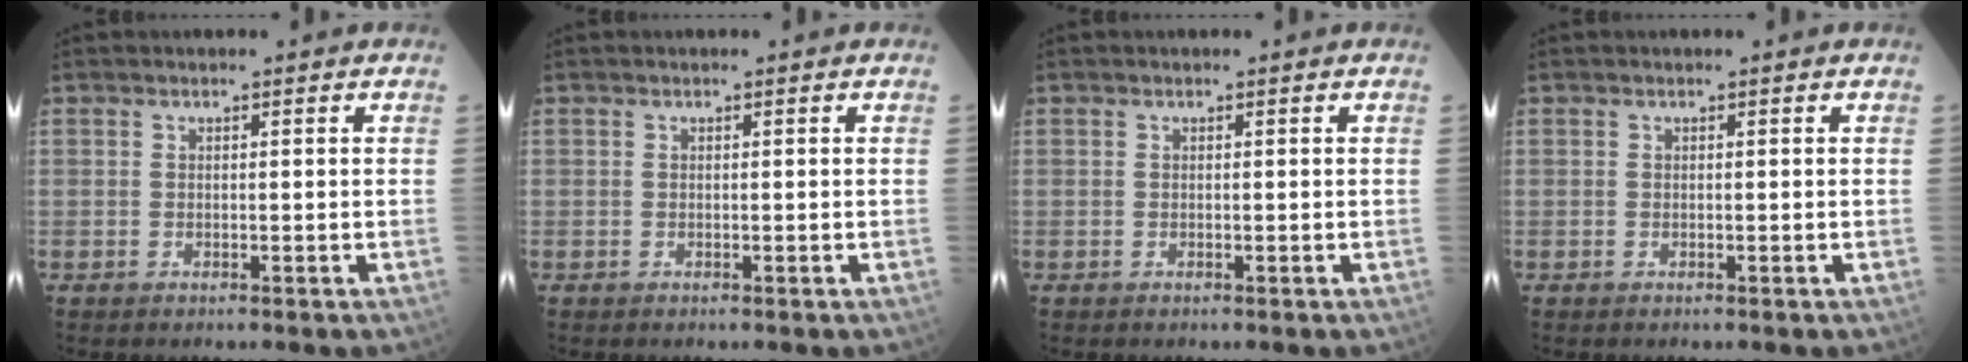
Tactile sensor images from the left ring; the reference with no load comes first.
{"total": 0.0}
{"total": 0.0}
{"total": 0.0}